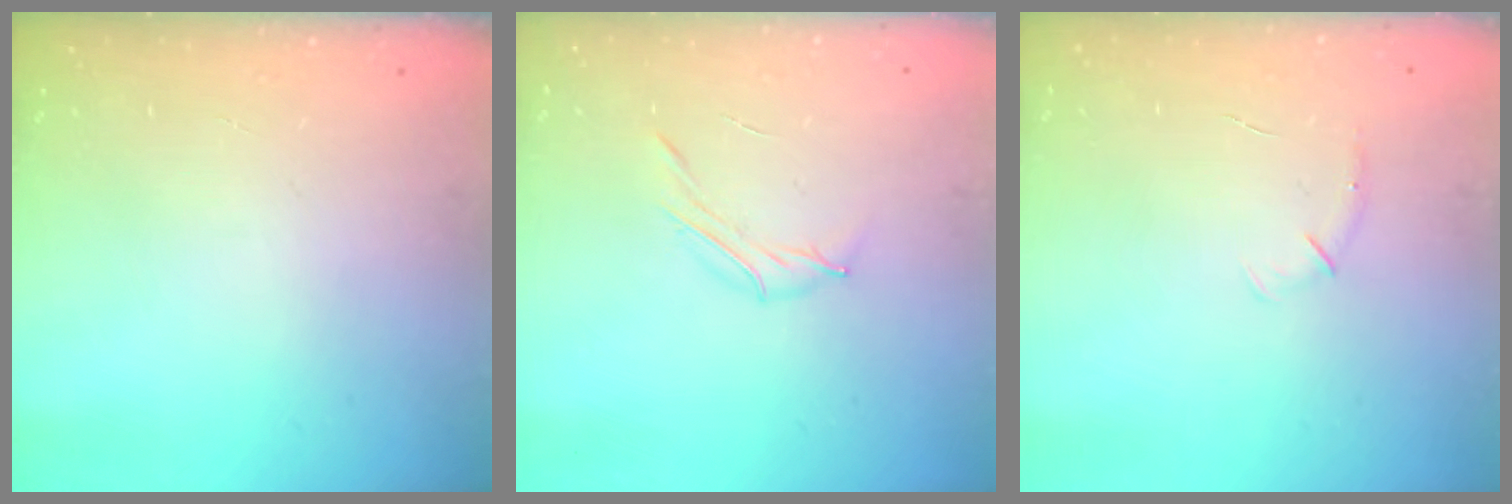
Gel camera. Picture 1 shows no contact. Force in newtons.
{"total": 4.2, "press": 4.0, "slide": 1.2}
{"total": 4.1, "press": 4.0, "slide": 1.0}